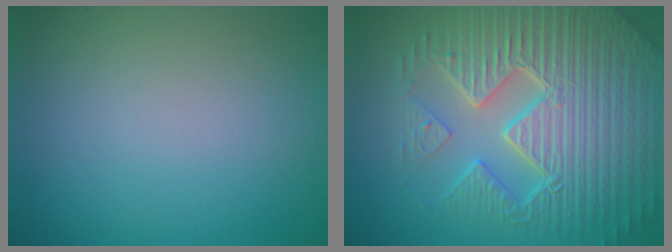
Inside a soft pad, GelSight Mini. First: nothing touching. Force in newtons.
{"total": 9.5, "press": 6.5, "slide": 7.0}